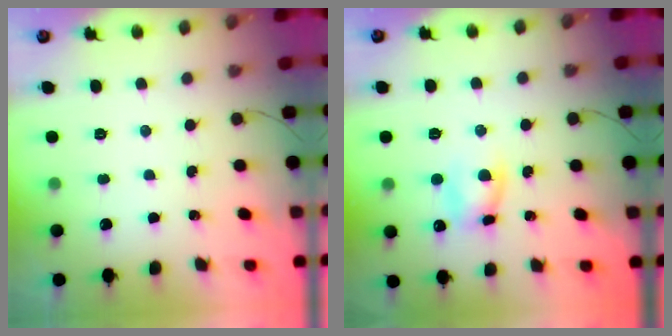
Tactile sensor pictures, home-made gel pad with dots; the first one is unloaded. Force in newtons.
{"total": 6.4, "press": 6.3, "slide": 1.1}